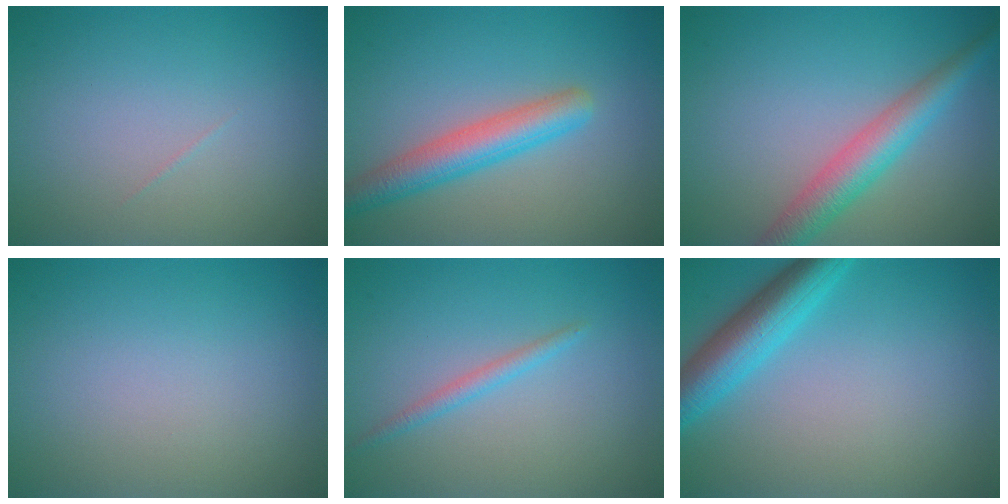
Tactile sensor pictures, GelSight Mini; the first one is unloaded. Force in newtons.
{"total": 4.4, "press": 4.4, "slide": 0.2}
{"total": 4.4, "press": 4.4, "slide": 0.2}
{"total": 0.0}
{"total": 1.4, "press": 1.4, "slide": 0.1}
{"total": 5.2, "press": 5.1, "slide": 0.2}